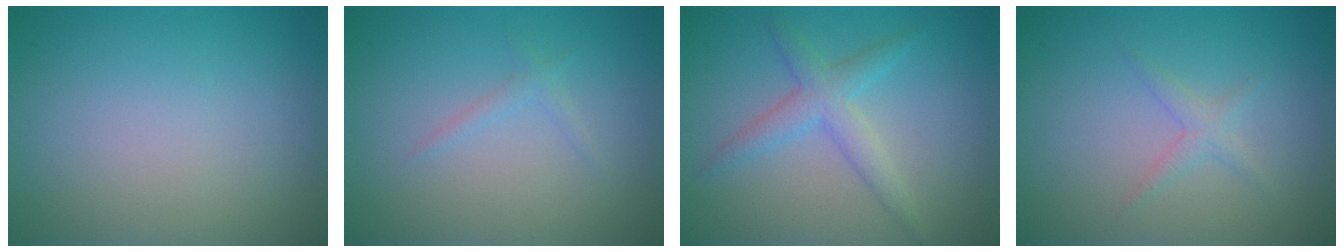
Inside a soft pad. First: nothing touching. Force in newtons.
{"total": 0.8, "press": 0.8, "slide": 0.0}
{"total": 2.9, "press": 2.9, "slide": 0.1}
{"total": 1.3, "press": 1.3, "slide": 0.1}